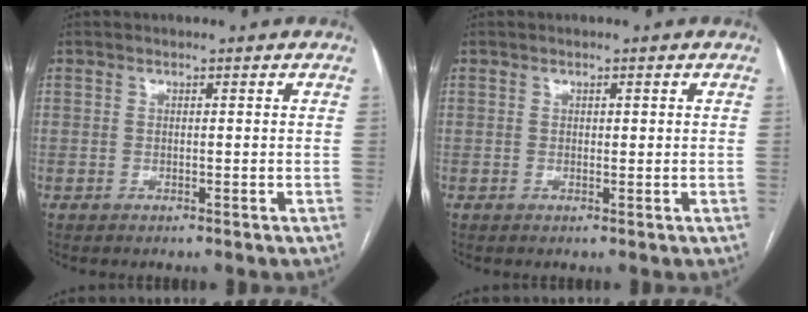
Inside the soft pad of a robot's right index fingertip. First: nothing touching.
{"total": 0.7, "force": [0.3, 0.4, 0.5], "torque": [-0.005, 0.000, 0.003]}